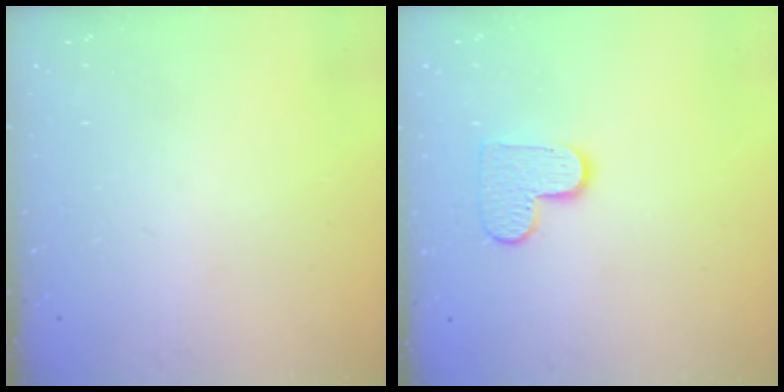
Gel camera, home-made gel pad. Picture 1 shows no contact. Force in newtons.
{"total": 8.9, "press": 8.9, "slide": 0.4}